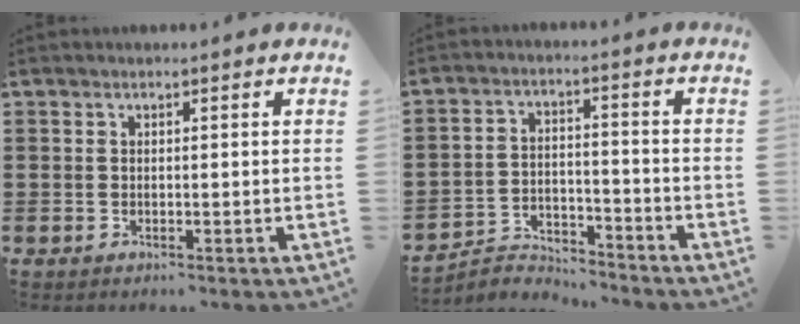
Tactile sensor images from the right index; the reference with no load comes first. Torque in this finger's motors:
{"motor_torque": [-0.70, 0.44, -0.59, -0.21]}